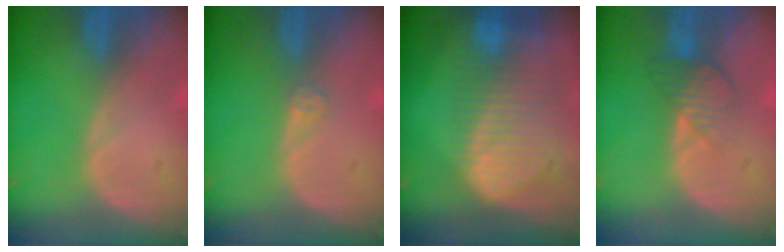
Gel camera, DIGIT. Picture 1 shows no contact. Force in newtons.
{"total": 1.3, "press": 1.1, "slide": 0.7}
{"total": 10.6, "press": 9.1, "slide": 5.4}
{"total": 4.4, "press": 3.8, "slide": 2.3}